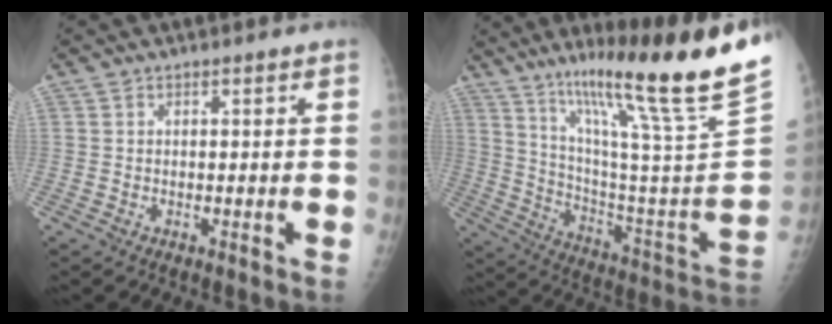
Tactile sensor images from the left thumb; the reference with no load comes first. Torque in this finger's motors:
{"motor_torque": [0.75, -0.12, 1.40, -1.37, 0.12]}